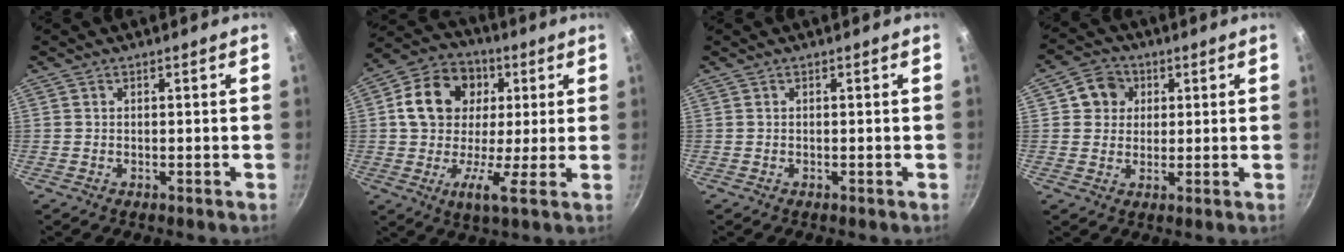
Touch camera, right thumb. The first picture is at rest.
{"total": 14.7, "force": [2.9, 10.7, 9.6], "torque": [-0.148, 0.017, 0.025]}
{"total": 0.0}
{"total": 6.4, "force": [2.0, 5.8, 2.0], "torque": [0.006, 0.006, 0.025]}